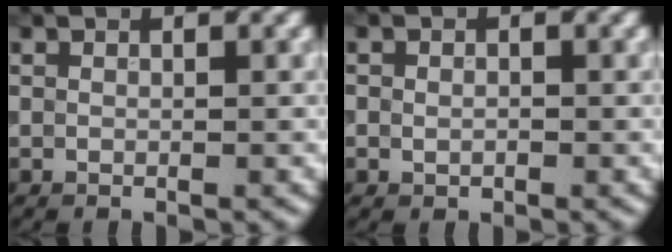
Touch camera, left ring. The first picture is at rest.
{"total": 0.9, "force": [-0.2, 0.8, 0.5], "torque": [-0.004, -0.003, -0.003]}